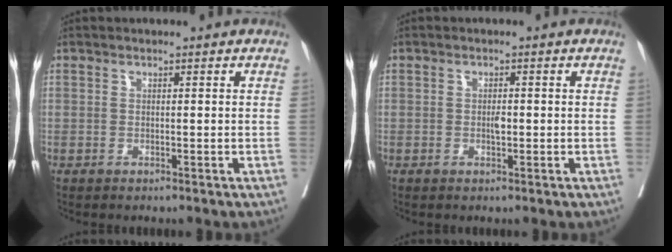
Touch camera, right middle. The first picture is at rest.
{"total": 1.2, "force": [-0.1, 0.5, 1.1], "torque": [-0.024, -0.001, -0.001]}